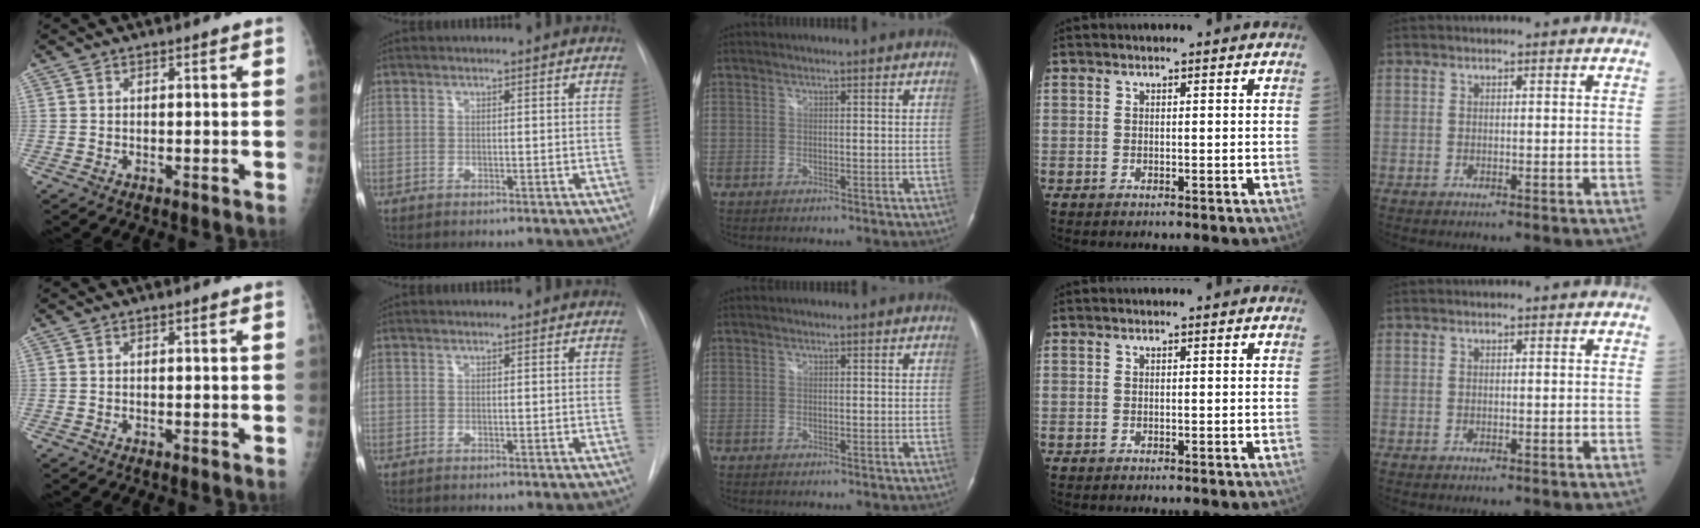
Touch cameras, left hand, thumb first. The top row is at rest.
{}